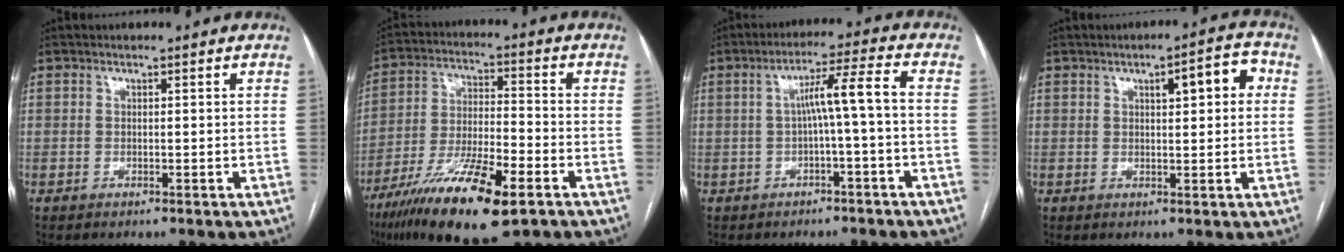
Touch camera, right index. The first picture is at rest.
{"total": 17.2, "force": [-9.9, 3.0, 13.7], "torque": [-0.259, -0.034, -0.172]}
{"total": 6.3, "force": [-0.6, -0.5, 6.2], "torque": [-0.102, 0.026, -0.005]}
{"total": 6.0, "force": [1.7, 1.5, 5.6], "torque": [-0.077, 0.020, 0.021]}